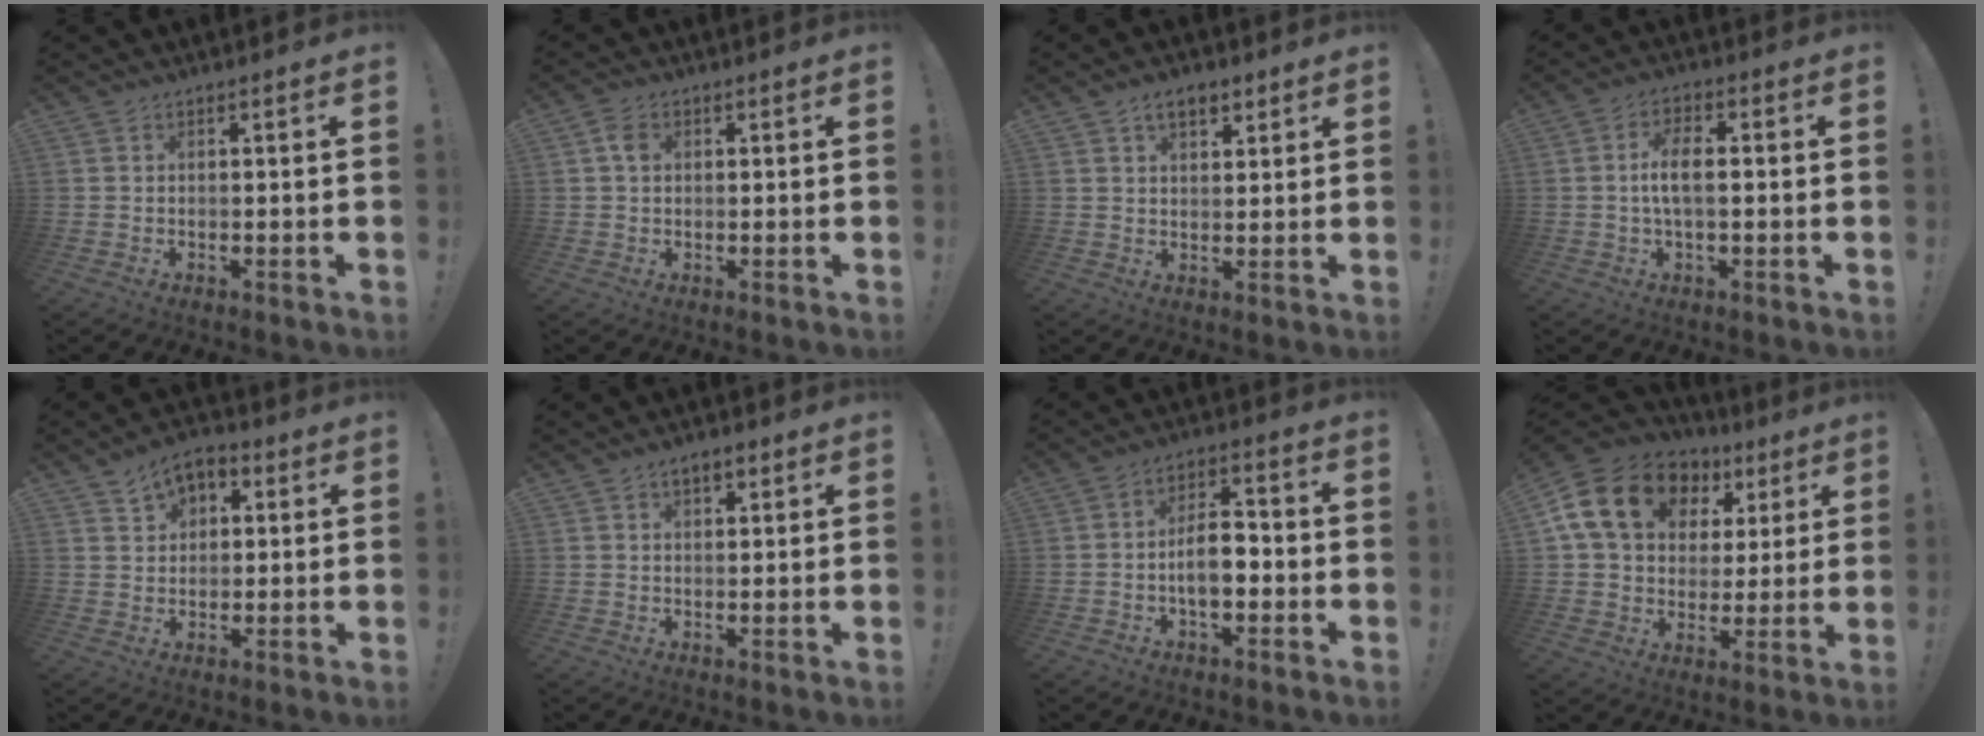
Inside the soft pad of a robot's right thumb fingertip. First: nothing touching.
{"total": 3.4, "force": [0.8, 2.4, 2.3], "torque": [-0.030, 0.001, 0.013]}
{"total": 5.3, "force": [3.0, 3.2, 3.0], "torque": [-0.041, -0.006, 0.053]}
{"total": 7.0, "force": [-0.1, 2.9, 6.4], "torque": [-0.122, 0.003, -0.005]}
{"total": 6.3, "force": [3.3, 4.6, 2.8], "torque": [-0.041, -0.013, 0.060]}
{"total": 3.2, "force": [1.7, 1.9, 2.0], "torque": [-0.026, -0.001, 0.027]}
{"total": 9.0, "force": [-2.3, 4.8, 7.3], "torque": [-0.121, 0.015, -0.042]}
{"total": 20.2, "force": [7.9, 14.3, 12.0], "torque": [-0.199, -0.013, 0.157]}